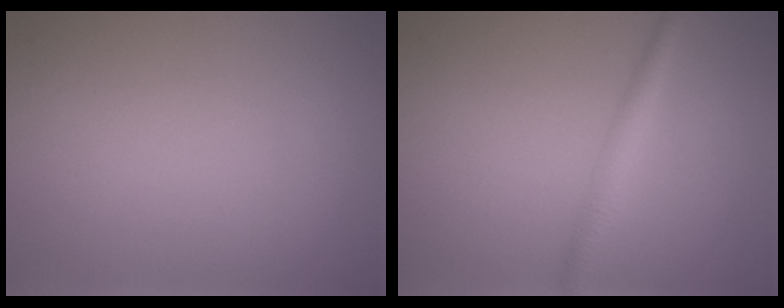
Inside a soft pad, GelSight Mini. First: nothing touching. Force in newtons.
{"total": 2.3, "press": 2.3, "slide": 0.0}